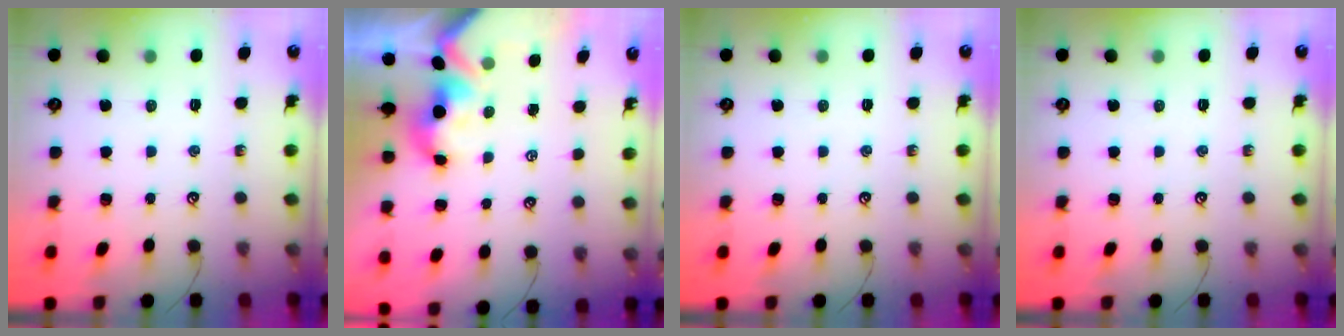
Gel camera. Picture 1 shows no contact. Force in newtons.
{"total": 2.1, "press": 2.0, "slide": 0.7}
{"total": 0.0}
{"total": 0.0}